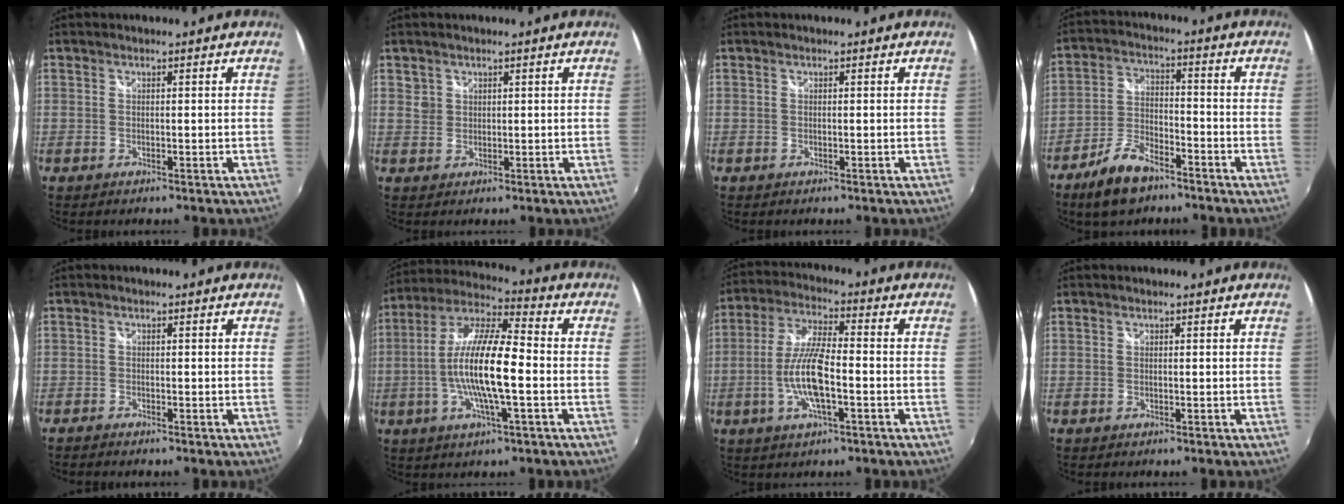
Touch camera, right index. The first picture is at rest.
{"total": 1.5, "force": [0.6, 1.4, -0.1], "torque": [0.007, 0.005, 0.009]}
{"total": 0.0}
{"total": 9.7, "force": [-7.0, 4.1, 5.3], "torque": [-0.122, 0.002, -0.128]}
{"total": 1.6, "force": [-1.5, 0.4, 0.5], "torque": [-0.017, -0.009, -0.029]}
{"total": 14.5, "force": [-2.5, 2.7, 14.0], "torque": [-0.271, 0.005, -0.051]}
{"total": 11.4, "force": [-2.8, 2.9, 10.7], "torque": [-0.220, 0.003, -0.054]}
{"total": 0.0}